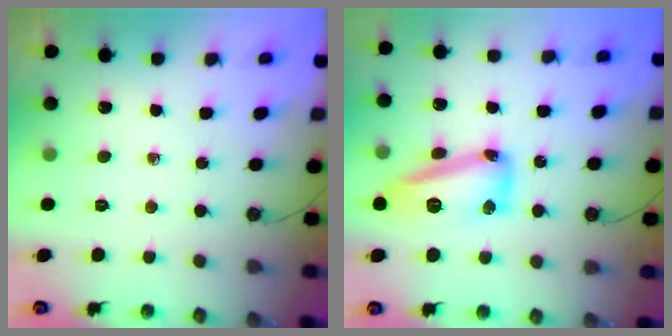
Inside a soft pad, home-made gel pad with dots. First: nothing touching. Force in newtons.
{"total": 15.6, "press": 15.6, "slide": 0.9}